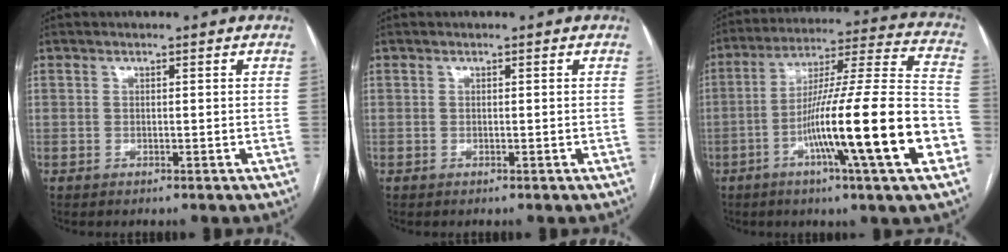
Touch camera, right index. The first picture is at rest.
{"total": 0.0}
{"total": 22.3, "force": [-7.4, 0.0, 21.0], "torque": [-0.317, -0.011, -0.126]}